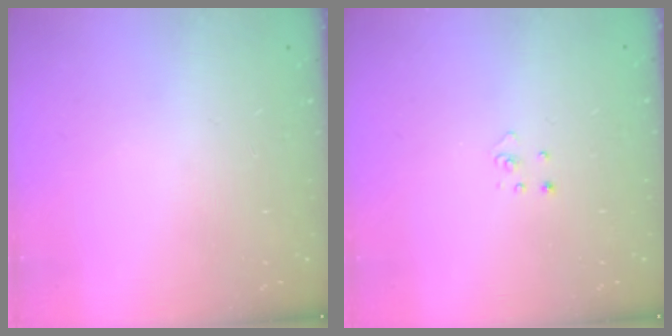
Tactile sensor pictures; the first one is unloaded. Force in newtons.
{"total": 2.2, "press": 2.2, "slide": 0.2}